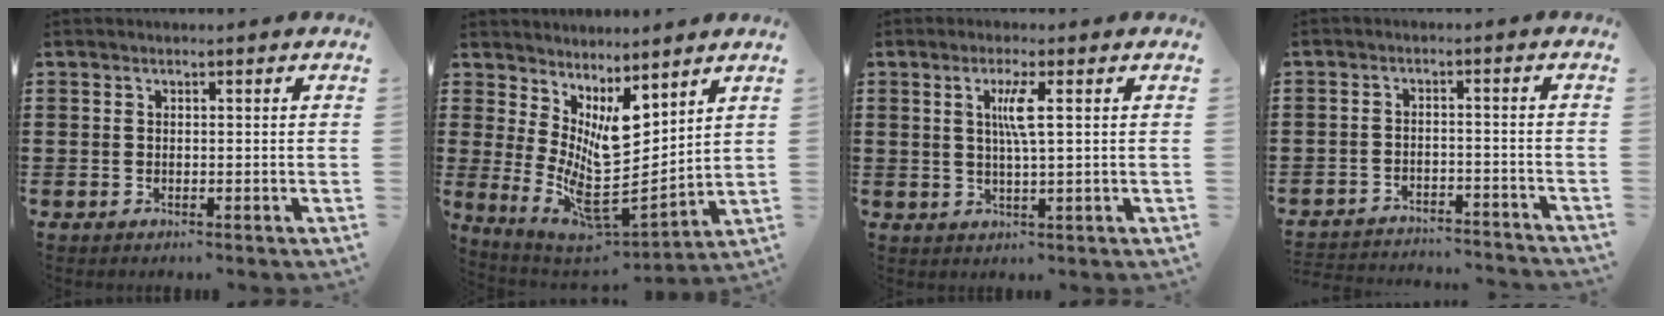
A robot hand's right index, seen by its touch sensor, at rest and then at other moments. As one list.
[{"total": 8.6, "force": [3.2, 3.8, 7.1], "torque": [-0.130, -0.060, 0.064]}, {"total": 3.8, "force": [0.9, -0.1, 3.7], "torque": [-0.074, -0.002, 0.012]}, {"total": 3.3, "force": [-3.3, 0.0, 0.2], "torque": [-0.009, 0.000, -0.070]}]